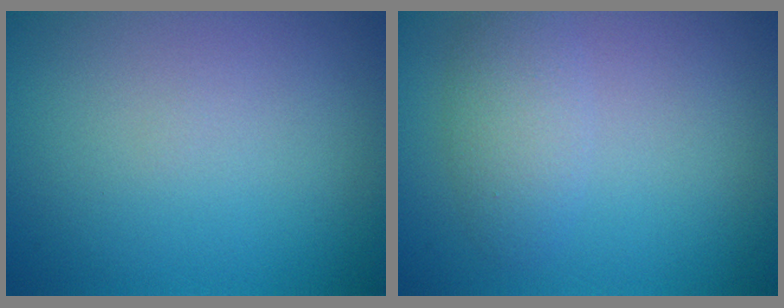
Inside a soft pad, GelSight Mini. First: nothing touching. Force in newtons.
{"total": 2.6, "press": 2.6, "slide": 0.1}